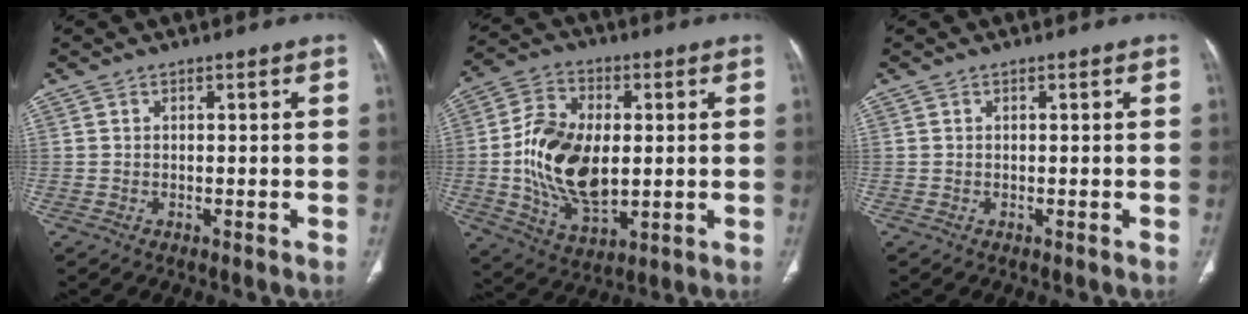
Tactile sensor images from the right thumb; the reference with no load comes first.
{"total": 17.1, "force": [-0.1, 10.0, 13.8], "torque": [-0.251, -0.003, 0.005]}
{"total": 0.0}